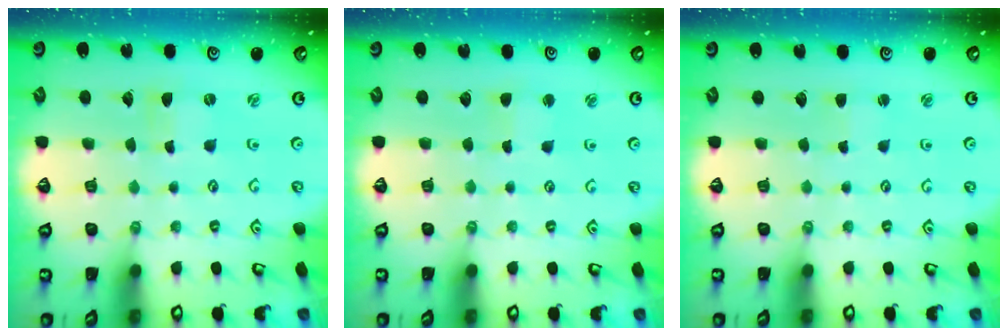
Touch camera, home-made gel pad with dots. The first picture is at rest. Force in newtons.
{"total": 1.9, "press": 1.9, "slide": 0.3}
{"total": 0.7, "press": 0.7, "slide": 0.1}